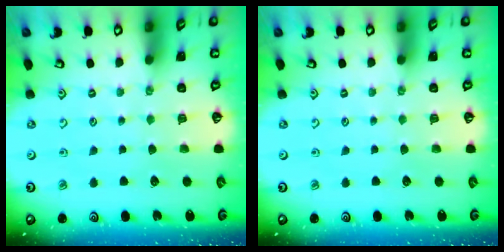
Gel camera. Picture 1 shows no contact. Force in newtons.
{"total": 0.0}